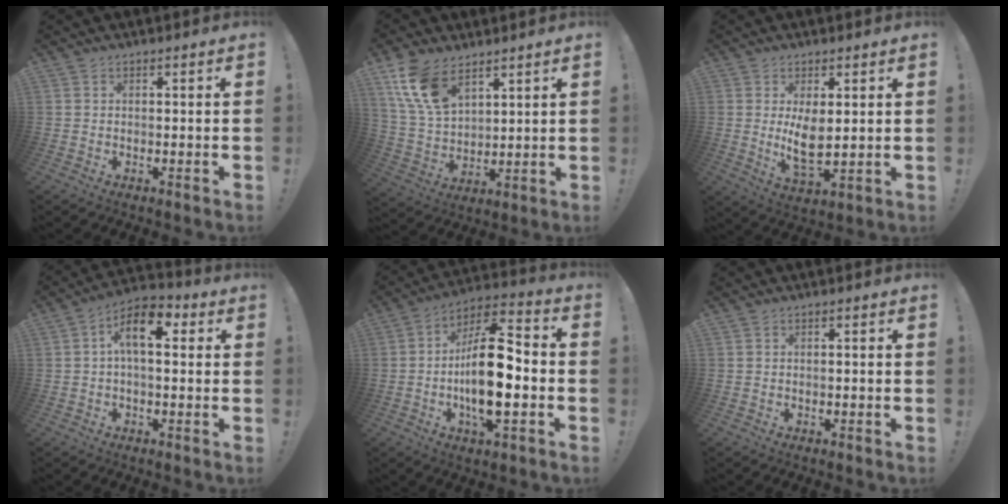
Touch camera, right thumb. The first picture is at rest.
{"total": 13.6, "force": [8.3, 7.4, 7.7], "torque": [-0.172, -0.035, 0.163]}
{"total": 8.0, "force": [1.9, 3.8, 6.8], "torque": [-0.121, -0.024, 0.031]}
{"total": 10.8, "force": [2.4, 5.0, 9.3], "torque": [-0.141, 0.001, 0.042]}
{"total": 18.4, "force": [-2.8, 7.3, 16.7], "torque": [-0.285, 0.010, -0.048]}
{"total": 0.6, "force": [-0.5, -0.2, 0.2], "torque": [-0.003, -0.001, -0.009]}